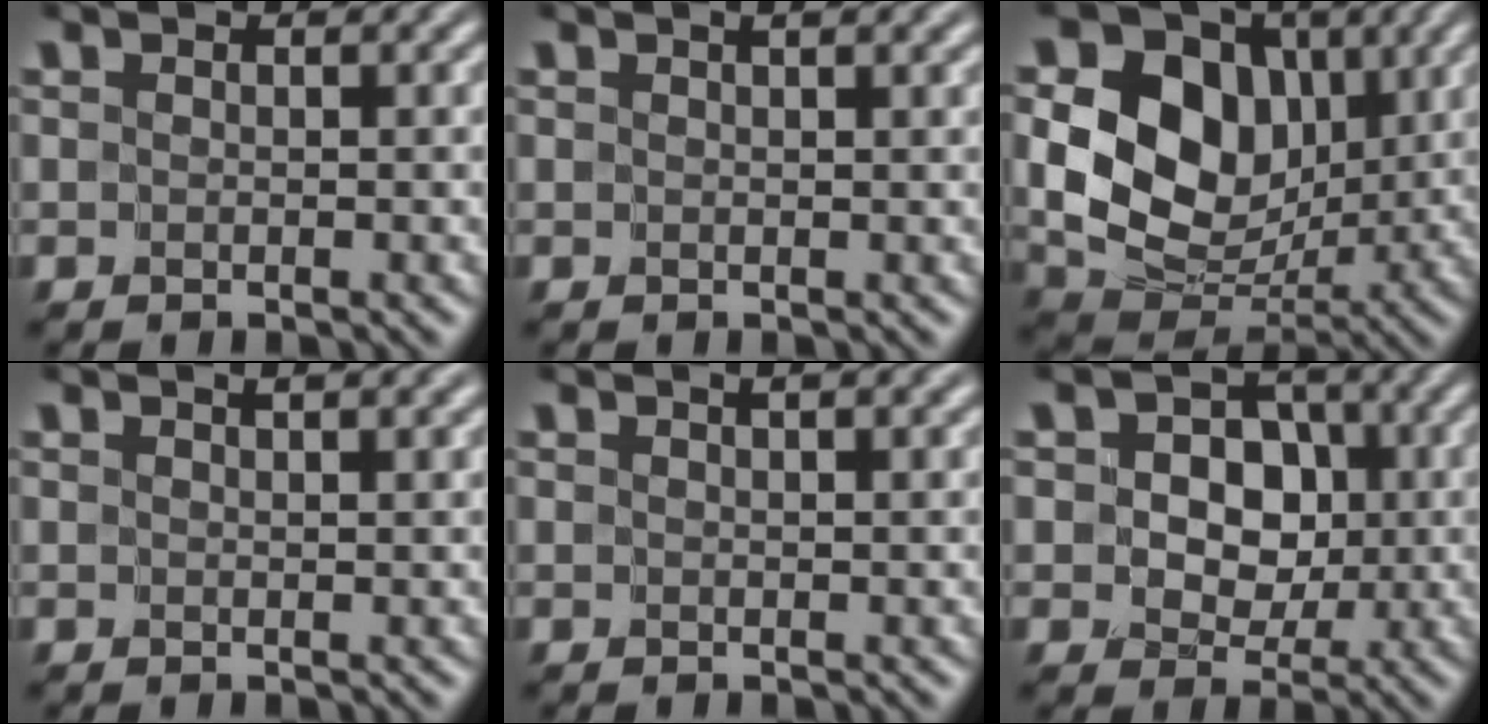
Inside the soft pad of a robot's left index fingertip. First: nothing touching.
{"total": 2.2, "force": [1.4, 0.7, 1.5], "torque": [-0.004, -0.005, 0.009]}
{"total": 10.1, "force": [1.7, 7.8, 6.2], "torque": [-0.122, -0.013, 0.029]}
{"total": 3.5, "force": [2.3, 1.3, 2.2], "torque": [-0.005, 0.010, 0.008]}
{"total": 3.1, "force": [2.0, 1.2, 2.1], "torque": [-0.007, 0.004, 0.006]}
{"total": 5.4, "force": [0.4, 4.3, 3.2], "torque": [-0.041, 0.012, -0.011]}